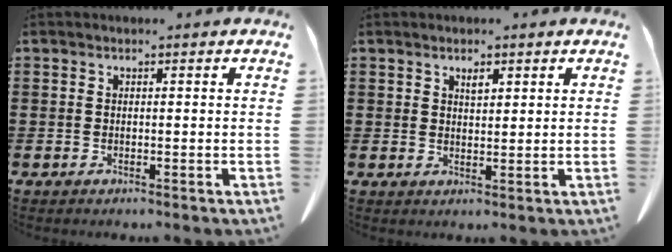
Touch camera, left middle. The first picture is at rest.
{"total": 1.7, "force": [1.2, 0.6, 1.0], "torque": [-0.021, 0.000, 0.023]}